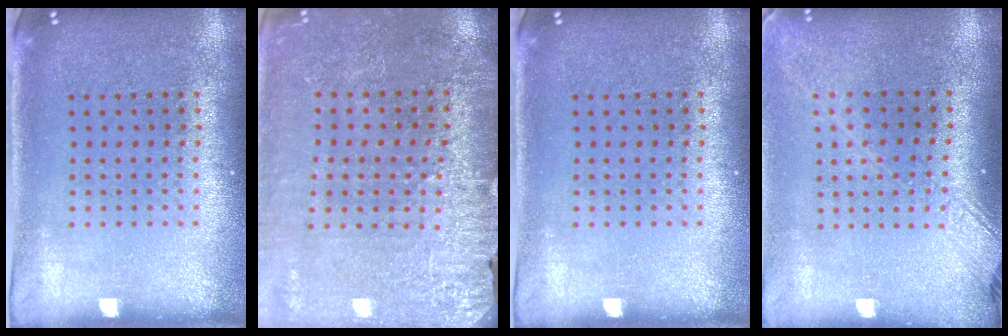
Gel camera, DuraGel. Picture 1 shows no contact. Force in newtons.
{"total": 2.9, "press": 2.9, "slide": 0.3}
{"total": 0.0}
{"total": 1.8, "press": 1.5, "slide": 1.1}